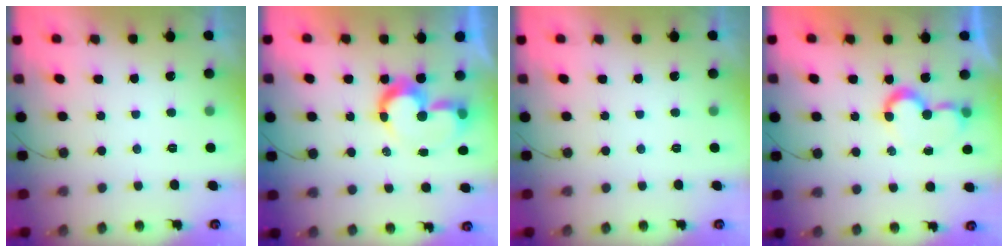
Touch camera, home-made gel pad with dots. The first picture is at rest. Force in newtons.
{"total": 9.3, "press": 9.2, "slide": 1.5}
{"total": 0.0}
{"total": 7.6, "press": 7.5, "slide": 0.7}